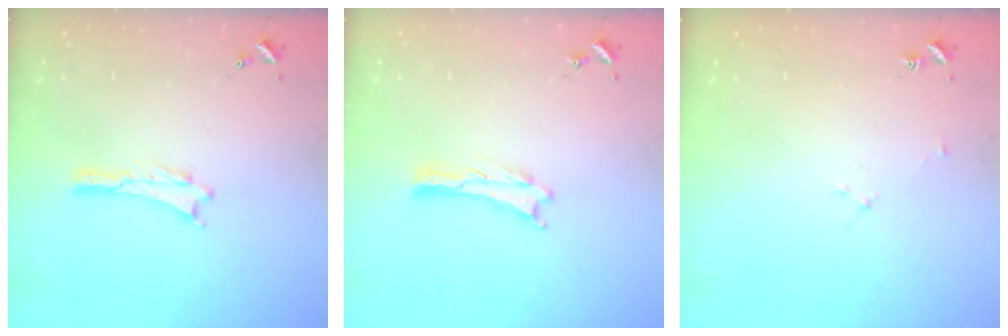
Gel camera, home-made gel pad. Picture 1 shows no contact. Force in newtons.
{"total": 0.0}
{"total": 1.9, "press": 1.9, "slide": 0.3}